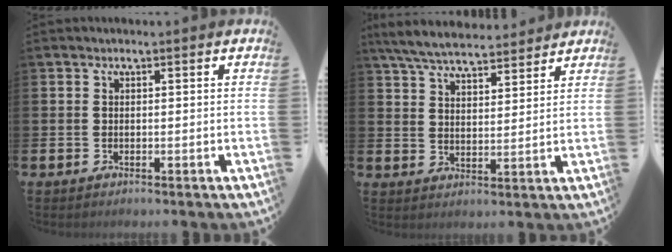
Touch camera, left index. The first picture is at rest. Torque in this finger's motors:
{"motor_torque": [1.09, -1.04, 0.67, 0.09]}